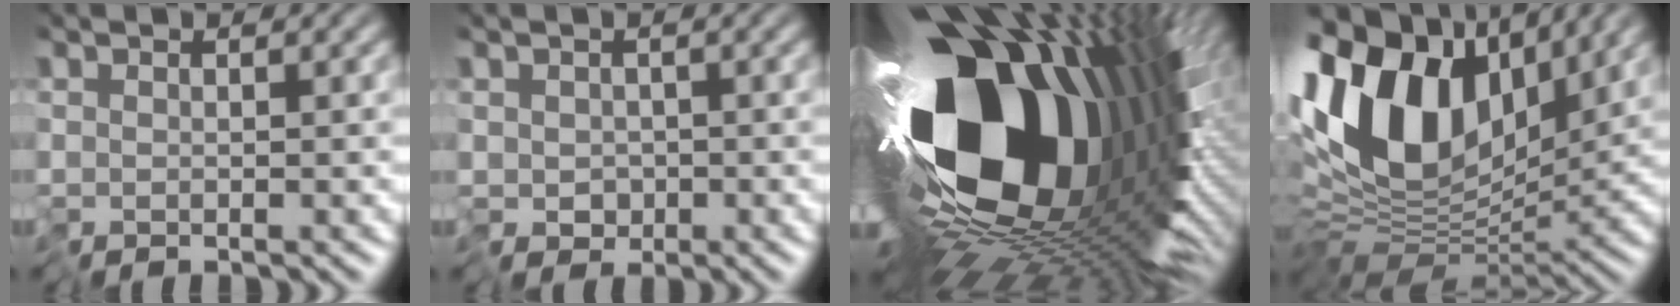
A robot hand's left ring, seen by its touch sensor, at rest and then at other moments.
{"total": 1.6, "force": [-0.4, 1.3, 0.7], "torque": [-0.014, -0.002, -0.007]}
{"total": 20.3, "force": [1.6, 12.3, 16.1], "torque": [-0.278, -0.081, 0.046]}
{"total": 12.6, "force": [4.6, 7.9, 8.7], "torque": [-0.175, 0.021, 0.079]}